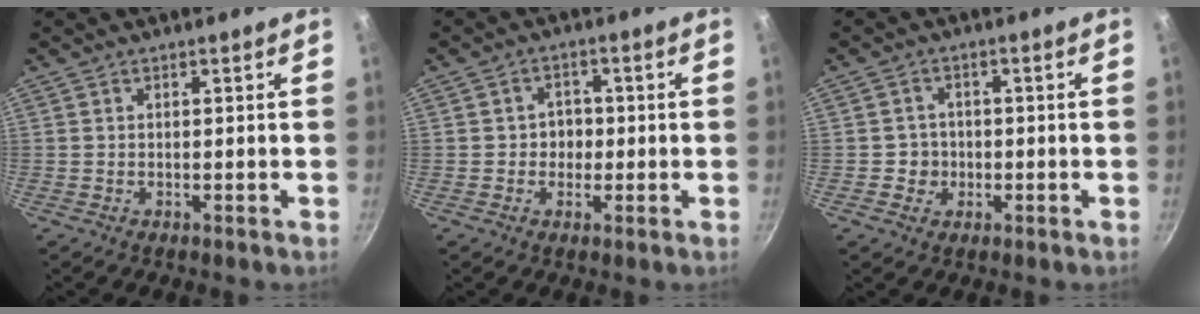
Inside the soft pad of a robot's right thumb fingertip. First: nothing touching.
{"total": 3.7, "force": [-0.4, 3.3, 1.6], "torque": [0.005, 0.007, -0.009]}
{"total": 3.5, "force": [-0.8, 3.3, 0.7], "torque": [0.014, 0.007, -0.016]}